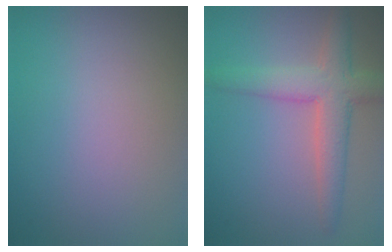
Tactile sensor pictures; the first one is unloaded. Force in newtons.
{"total": 5.1, "press": 5.1, "slide": 0.3}